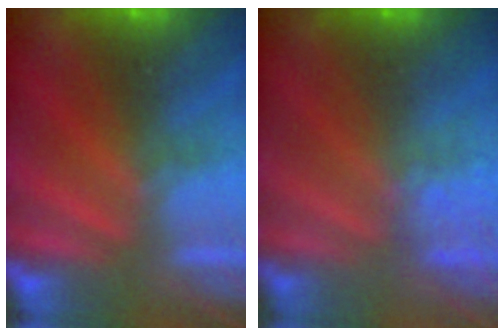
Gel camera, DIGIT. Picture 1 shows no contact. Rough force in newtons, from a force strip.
{"total": 1.8}